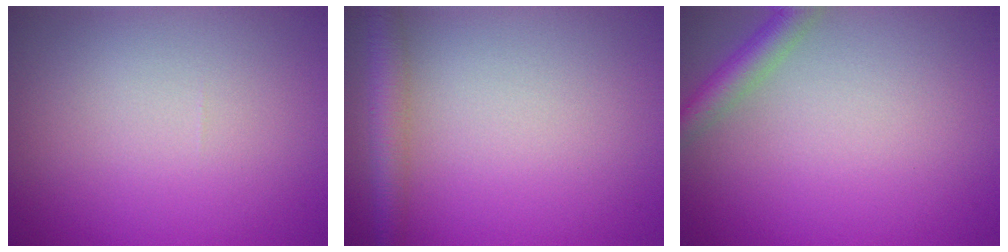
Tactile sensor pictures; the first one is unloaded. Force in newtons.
{"total": 3.0, "press": 3.0, "slide": 0.1}
{"total": 2.9, "press": 2.9, "slide": 0.1}